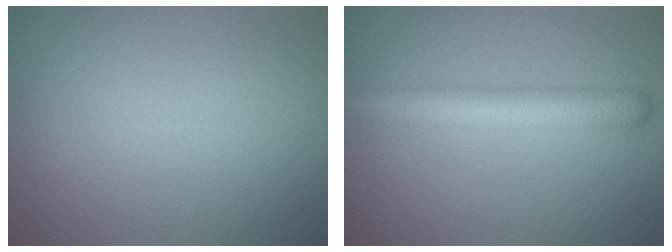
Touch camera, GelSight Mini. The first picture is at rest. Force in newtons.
{"total": 5.5, "press": 5.5, "slide": 0.3}